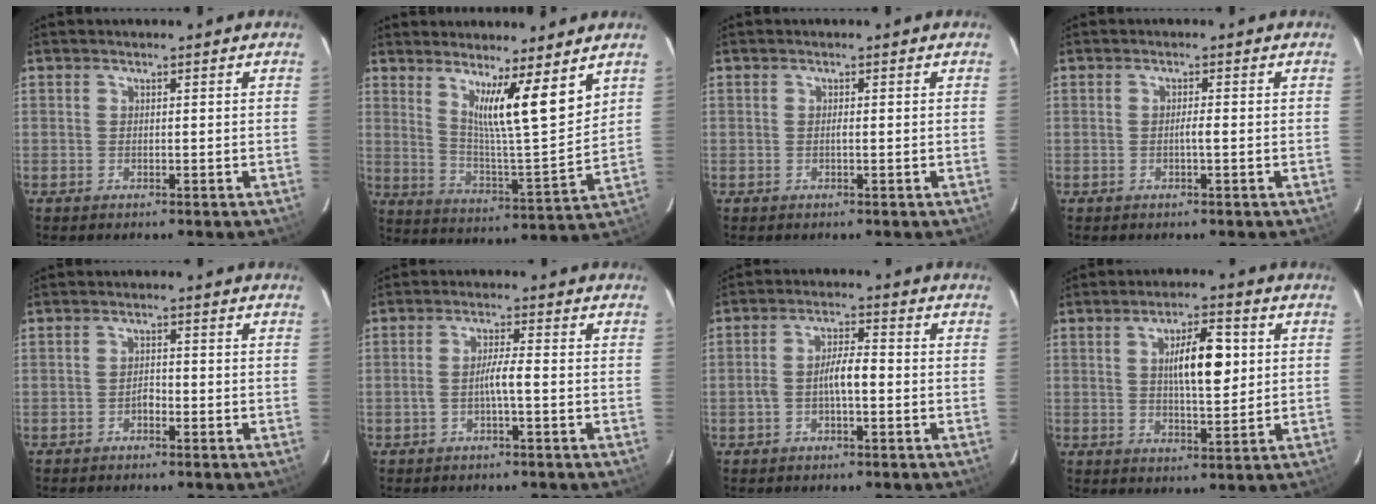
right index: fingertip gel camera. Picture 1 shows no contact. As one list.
[{"total": 10.8, "force": [6.2, 0.2, 8.9], "torque": [-0.145, -0.022, 0.113]}, {"total": 0.6, "force": [-0.1, 0.1, 0.6], "torque": [-0.014, 0.001, -0.002]}, {"total": 1.3, "force": [-0.4, 0.0, 1.2], "torque": [-0.022, 0.001, -0.006]}, {"total": 1.6, "force": [-0.9, 0.7, 1.1], "torque": [-0.017, 0.005, -0.017]}, {"total": 3.4, "force": [-0.9, 0.1, 3.3], "torque": [-0.057, 0.006, -0.015]}, {"total": 5.2, "force": [-1.0, 1.5, 4.8], "torque": [-0.097, 0.016, -0.018]}, {"total": 8.9, "force": [1.7, 2.5, 8.4], "torque": [-0.140, 0.011, 0.030]}]